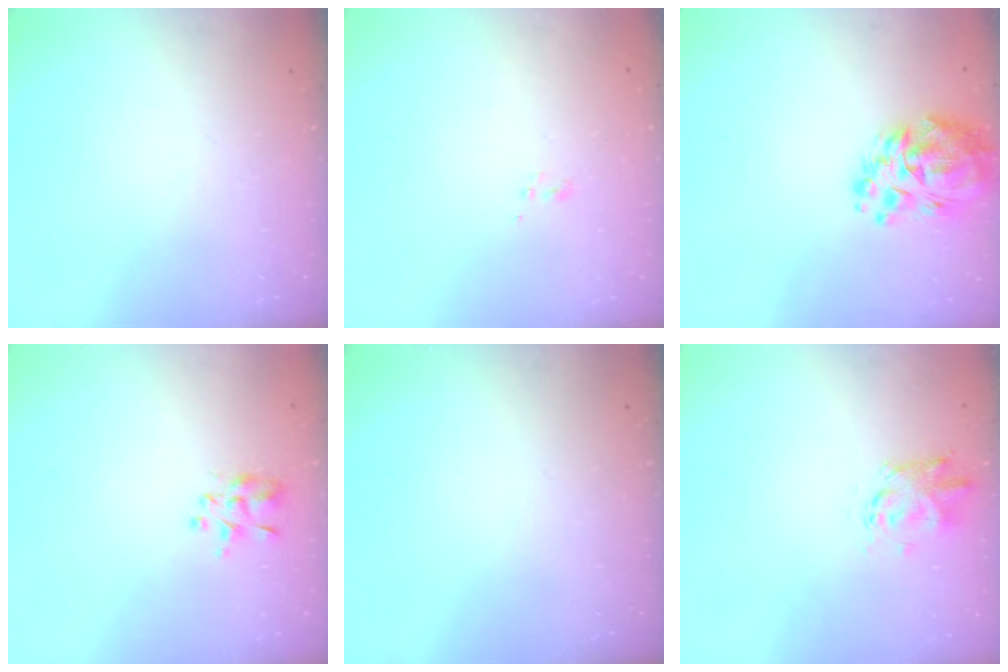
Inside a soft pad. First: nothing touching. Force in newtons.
{"total": 0.7, "press": 0.7, "slide": 0.3}
{"total": 12.1, "press": 11.4, "slide": 4.0}
{"total": 3.1, "press": 2.9, "slide": 0.9}
{"total": 0.0}
{"total": 2.4, "press": 2.4, "slide": 0.1}